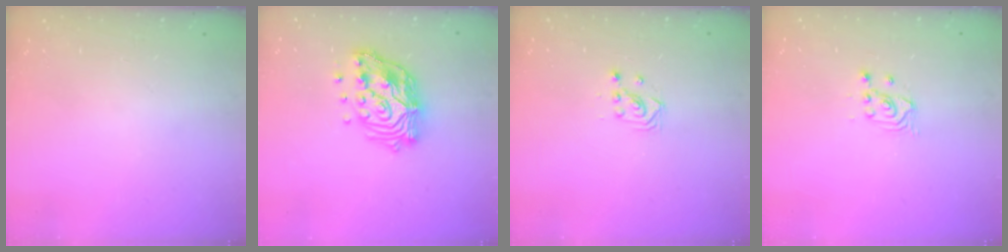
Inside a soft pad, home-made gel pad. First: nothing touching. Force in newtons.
{"total": 15.9, "press": 15.8, "slide": 1.5}
{"total": 2.9, "press": 2.9, "slide": 0.3}
{"total": 2.7, "press": 2.7, "slide": 0.3}